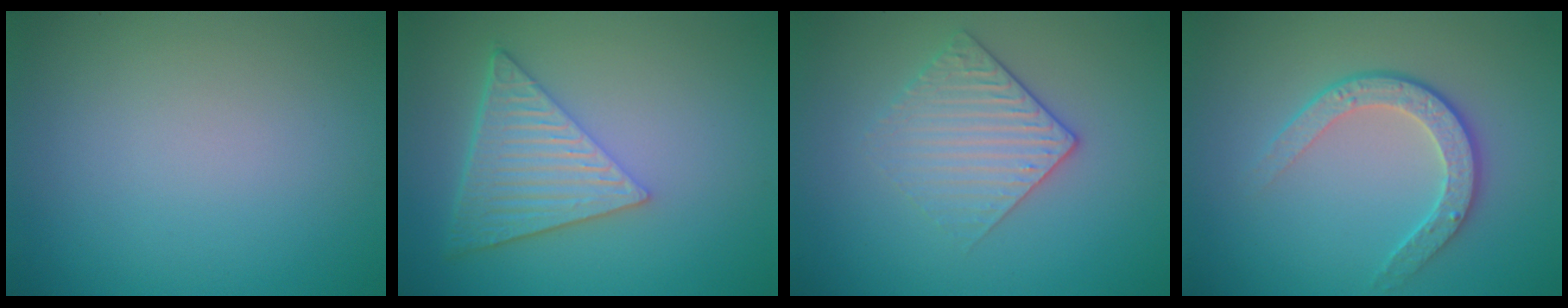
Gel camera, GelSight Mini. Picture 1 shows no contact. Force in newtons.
{"total": 6.6, "press": 4.6, "slide": 4.7}
{"total": 2.9, "press": 2.6, "slide": 1.2}
{"total": 3.4, "press": 2.8, "slide": 1.9}